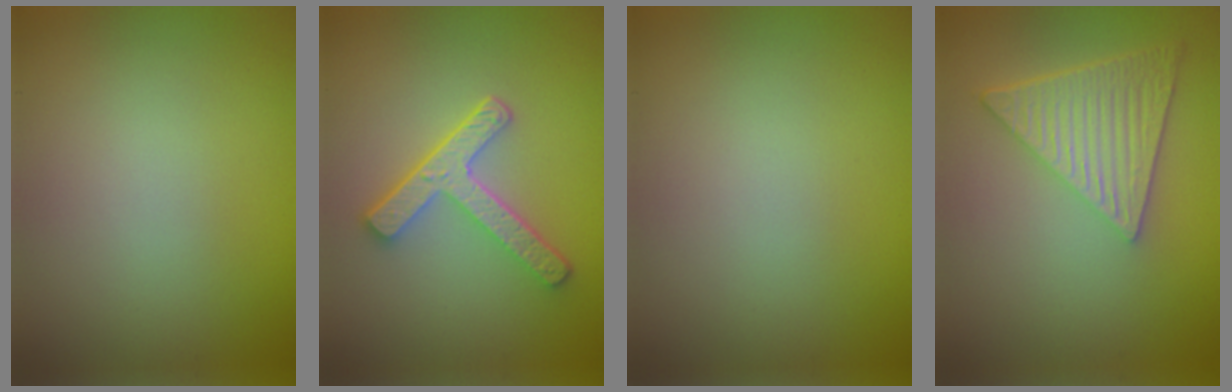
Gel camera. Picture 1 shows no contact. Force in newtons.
{"total": 4.4, "press": 3.4, "slide": 2.7}
{"total": 0.0}
{"total": 6.5, "press": 4.6, "slide": 4.6}